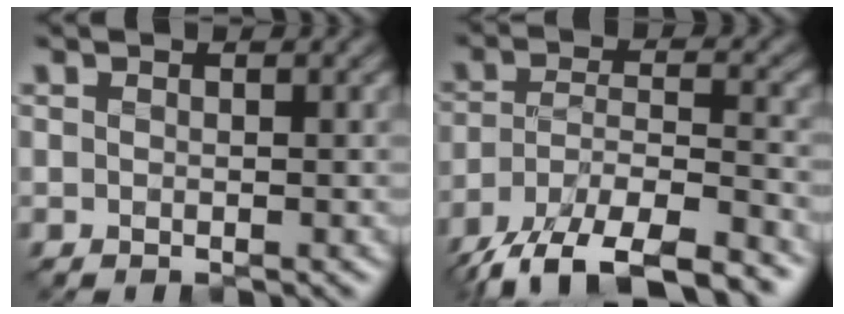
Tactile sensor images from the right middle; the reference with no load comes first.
{"total": 11.0, "force": [-8.6, 3.5, 6.0], "torque": [-0.115, -0.021, -0.145]}